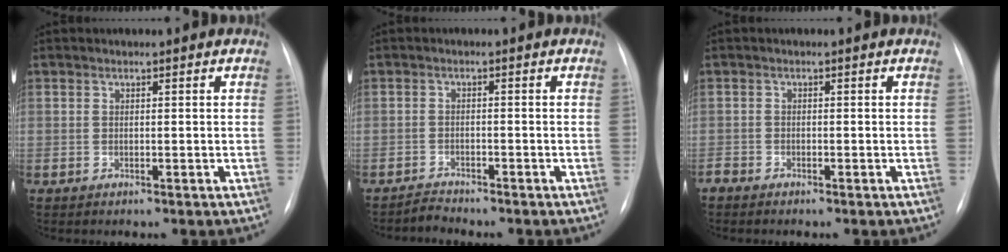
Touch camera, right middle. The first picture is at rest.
{"total": 1.8, "force": [-1.7, -0.1, -0.5], "torque": [0.012, -0.010, -0.031]}
{"total": 1.2, "force": [-1.1, 0.4, 0.1], "torque": [-0.004, -0.001, -0.021]}